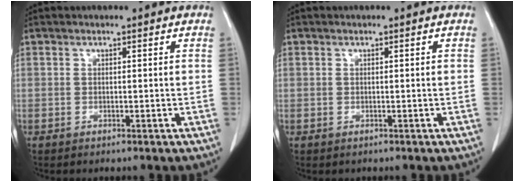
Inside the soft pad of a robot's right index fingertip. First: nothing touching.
{"total": 0.6, "force": [0.0, 0.6, 0.0], "torque": [0.008, 0.005, -0.002]}